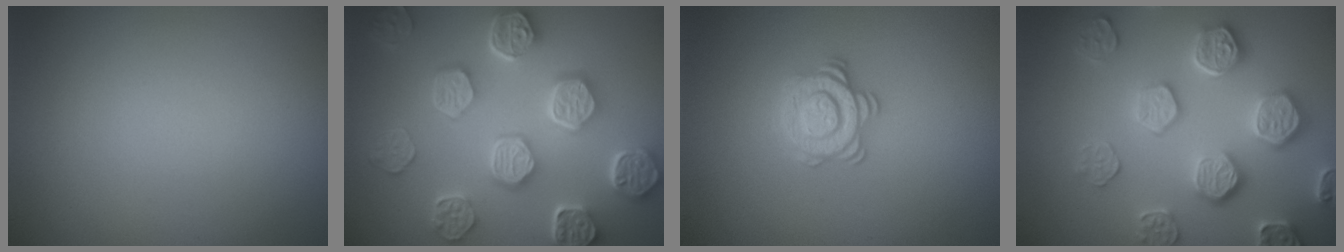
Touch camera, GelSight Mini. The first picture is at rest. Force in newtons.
{"total": 8.4, "press": 6.5, "slide": 5.3}
{"total": 2.9, "press": 2.7, "slide": 1.1}
{"total": 5.1, "press": 5.0, "slide": 1.1}